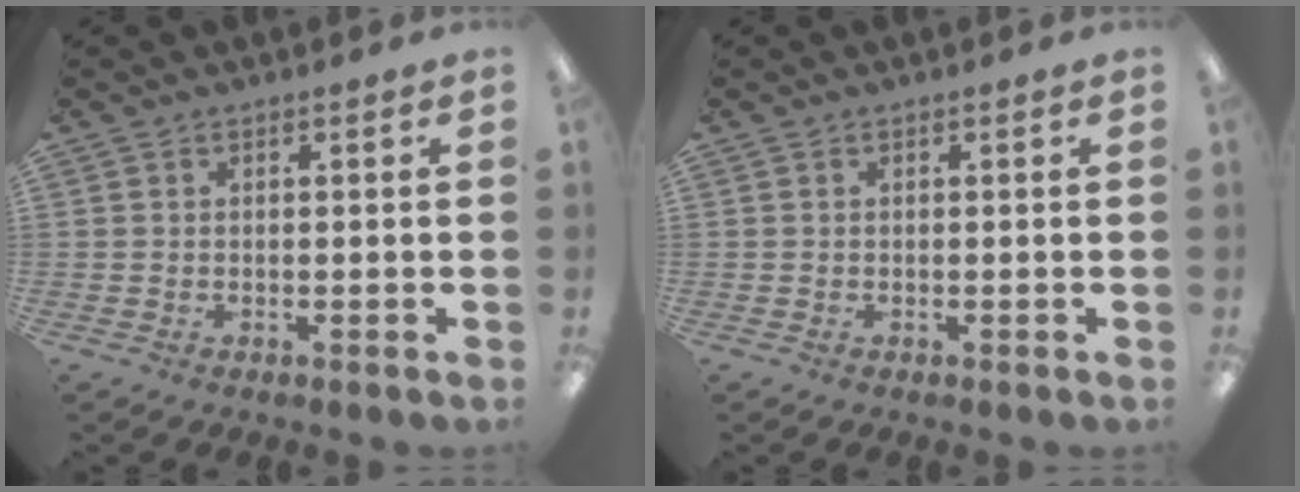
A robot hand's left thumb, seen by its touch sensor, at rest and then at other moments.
{"total": 0.0}